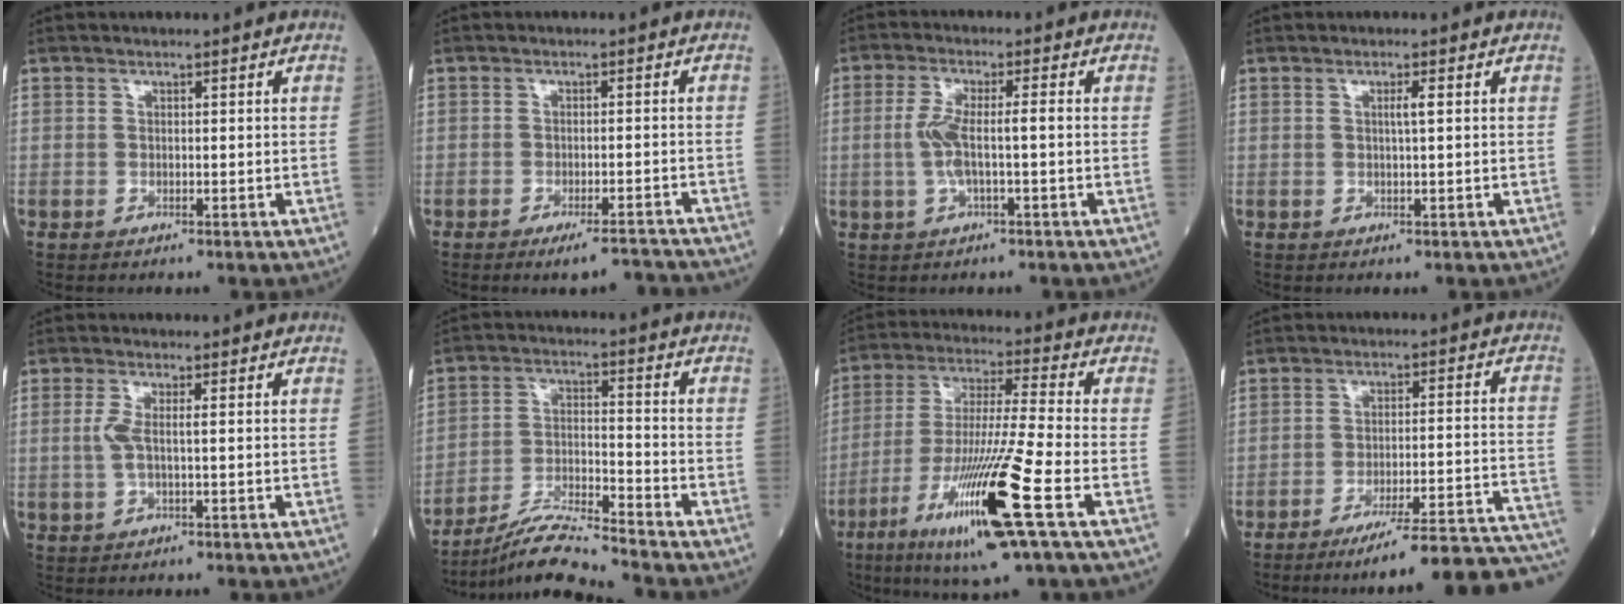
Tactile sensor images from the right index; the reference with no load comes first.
{"total": 5.3, "force": [-4.9, 0.4, 2.0], "torque": [-0.014, -0.001, -0.073]}
{"total": 5.7, "force": [-0.5, 0.9, 5.6], "torque": [-0.125, 0.011, -0.012]}
{"total": 1.3, "force": [0.3, -0.2, 1.3], "torque": [-0.023, 0.000, 0.003]}
{"total": 2.8, "force": [0.1, 0.4, 2.8], "torque": [-0.069, 0.001, 0.001]}
{"total": 9.3, "force": [-8.6, -1.5, 3.0], "torque": [-0.059, -0.007, -0.159]}
{"total": 17.8, "force": [-7.6, -0.4, 16.1], "torque": [-0.330, -0.034, -0.141]}
{"total": 20.5, "force": [-18.5, -1.0, 8.9], "torque": [-0.046, 0.006, -0.246]}